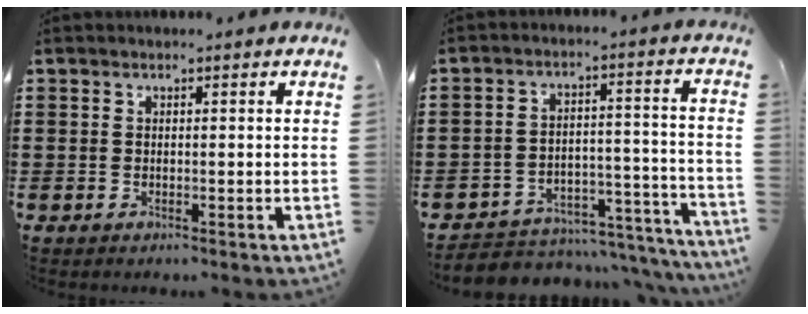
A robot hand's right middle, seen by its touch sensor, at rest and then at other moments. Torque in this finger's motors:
{"motor_torque": [0.37, 0.32, 0.15, 0.06]}